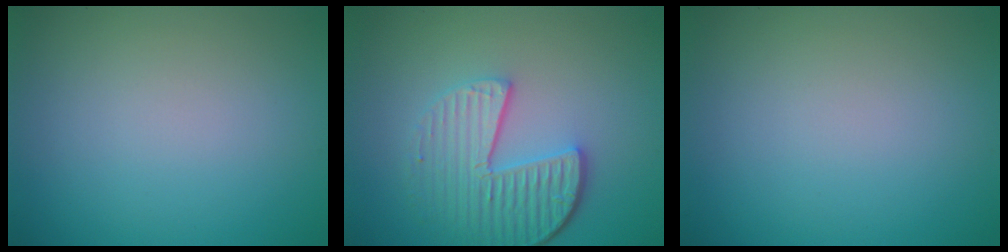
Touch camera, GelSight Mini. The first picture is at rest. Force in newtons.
{"total": 5.5, "press": 4.1, "slide": 3.6}
{"total": 0.0}